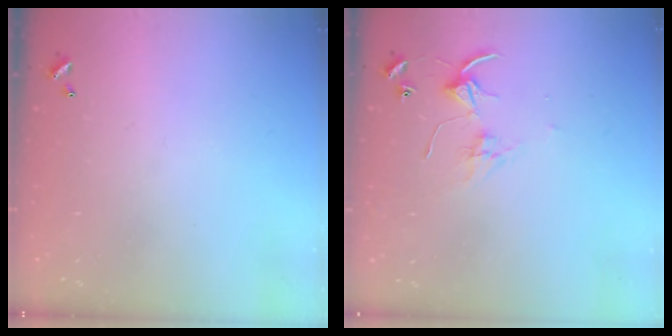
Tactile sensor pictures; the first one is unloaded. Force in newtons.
{"total": 3.6, "press": 3.6, "slide": 0.1}